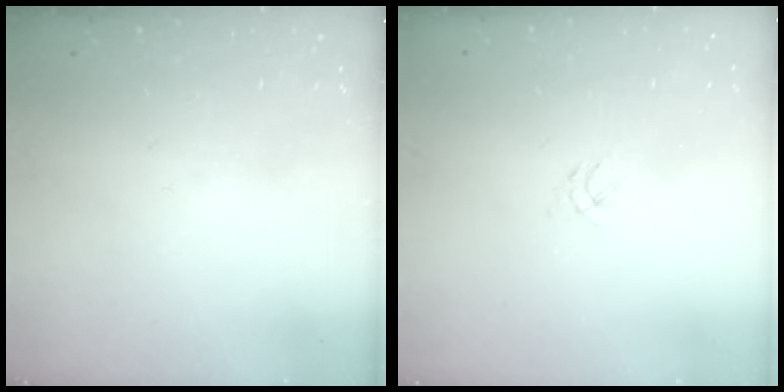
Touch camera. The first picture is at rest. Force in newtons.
{"total": 2.2, "press": 2.2, "slide": 0.5}